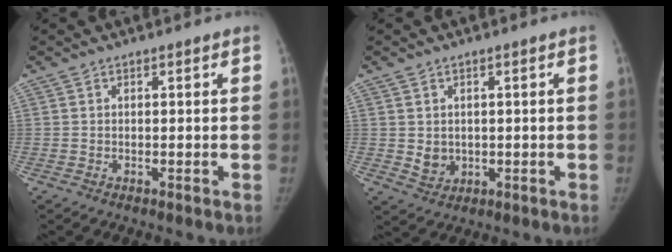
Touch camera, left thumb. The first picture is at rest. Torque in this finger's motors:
{"motor_torque": [0.37, 0.30, 0.27, -0.15, 0.04]}